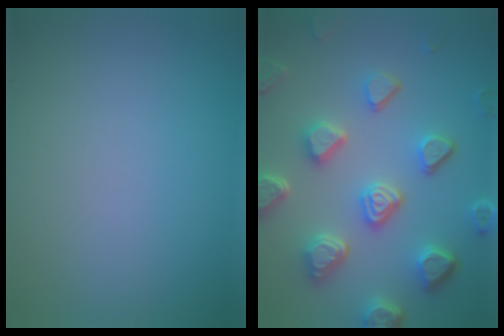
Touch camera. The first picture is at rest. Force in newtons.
{"total": 6.7, "press": 5.4, "slide": 4.0}